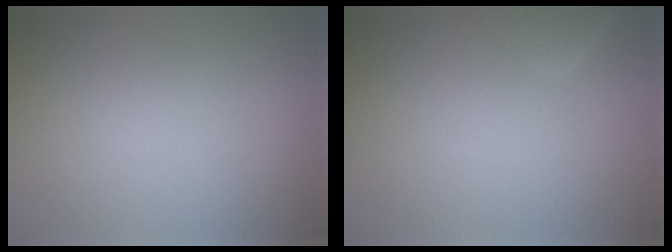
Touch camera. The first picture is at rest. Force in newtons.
{"total": 2.5, "press": 2.5, "slide": 0.4}